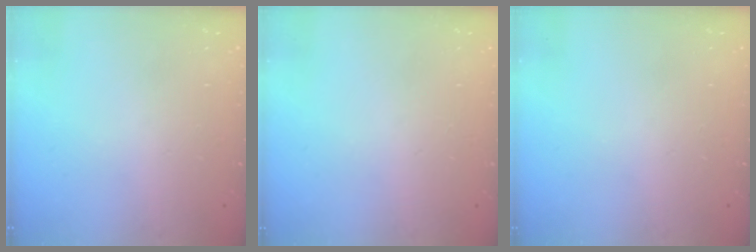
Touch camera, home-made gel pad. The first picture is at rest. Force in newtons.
{"total": 0.0}
{"total": 0.0}